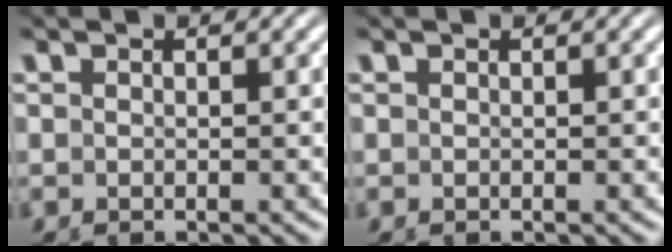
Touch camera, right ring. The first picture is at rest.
{"total": 0.0}